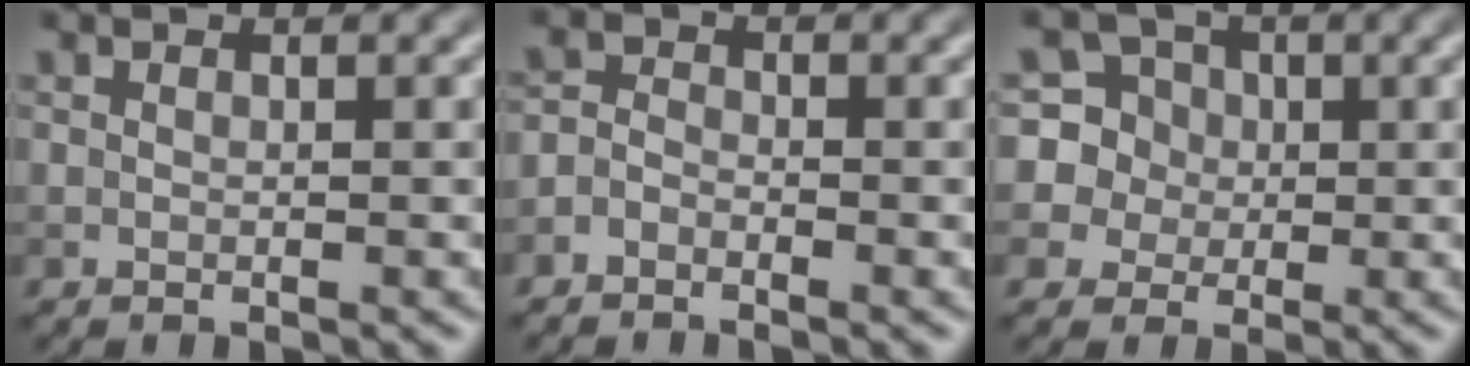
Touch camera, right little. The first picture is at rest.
{"total": 1.6, "force": [-1.3, 0.8, 0.6], "torque": [-0.012, 0.003, -0.033]}
{"total": 7.6, "force": [1.5, 7.3, 1.5], "torque": [-0.048, 0.034, 0.020]}